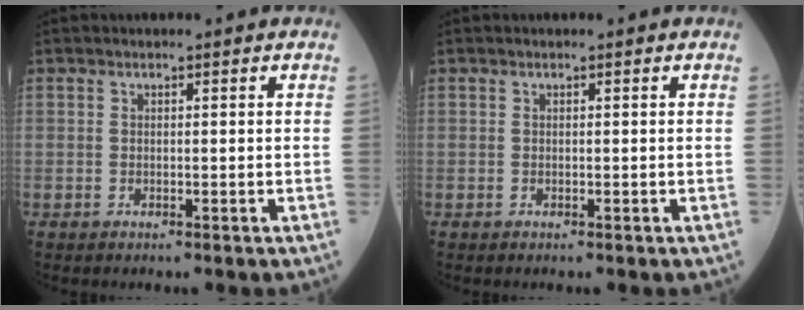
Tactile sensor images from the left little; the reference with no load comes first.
{"total": 0.0}